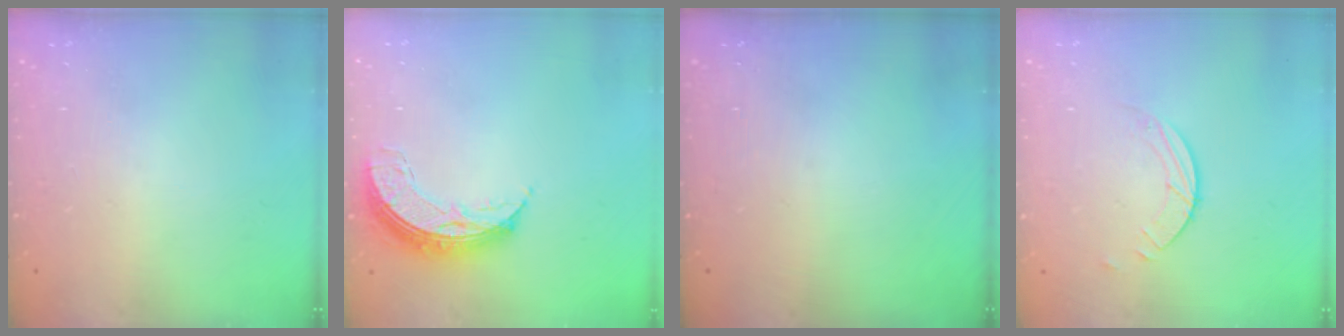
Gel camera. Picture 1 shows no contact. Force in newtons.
{"total": 8.0, "press": 8.0, "slide": 0.7}
{"total": 0.0}
{"total": 2.0, "press": 2.0, "slide": 0.2}